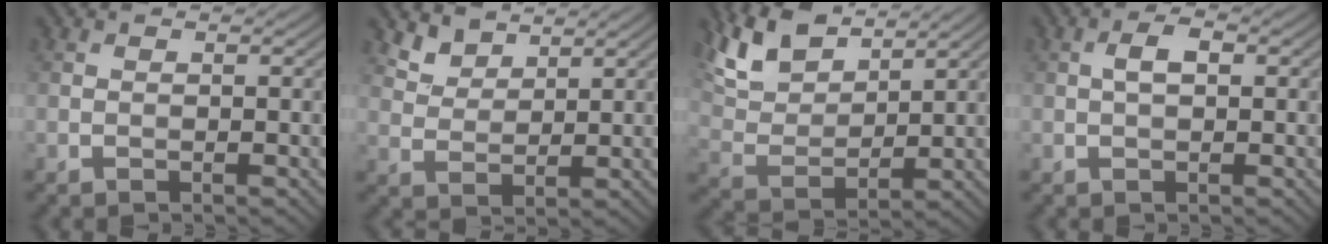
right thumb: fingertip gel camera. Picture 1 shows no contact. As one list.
[{"total": 3.8, "force": [3.1, 1.7, 1.3], "torque": [-0.038, -0.007, 0.075]}, {"total": 10.0, "force": [7.2, 4.1, 5.6], "torque": [-0.147, 0.013, 0.145]}, {"total": 2.4, "force": [0.3, 1.2, 2.1], "torque": [-0.038, 0.007, 0.003]}]